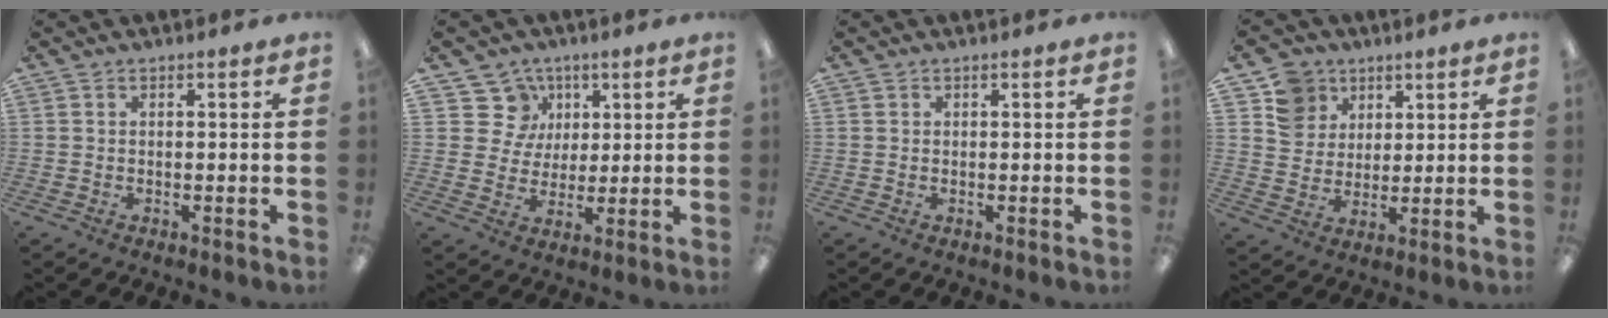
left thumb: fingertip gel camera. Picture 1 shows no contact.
{"total": 9.8, "force": [4.9, 8.4, 1.2], "torque": [-0.018, -0.028, 0.095]}
{"total": 0.0}
{"total": 9.2, "force": [5.1, 7.5, 1.0], "torque": [-0.027, -0.023, 0.101]}